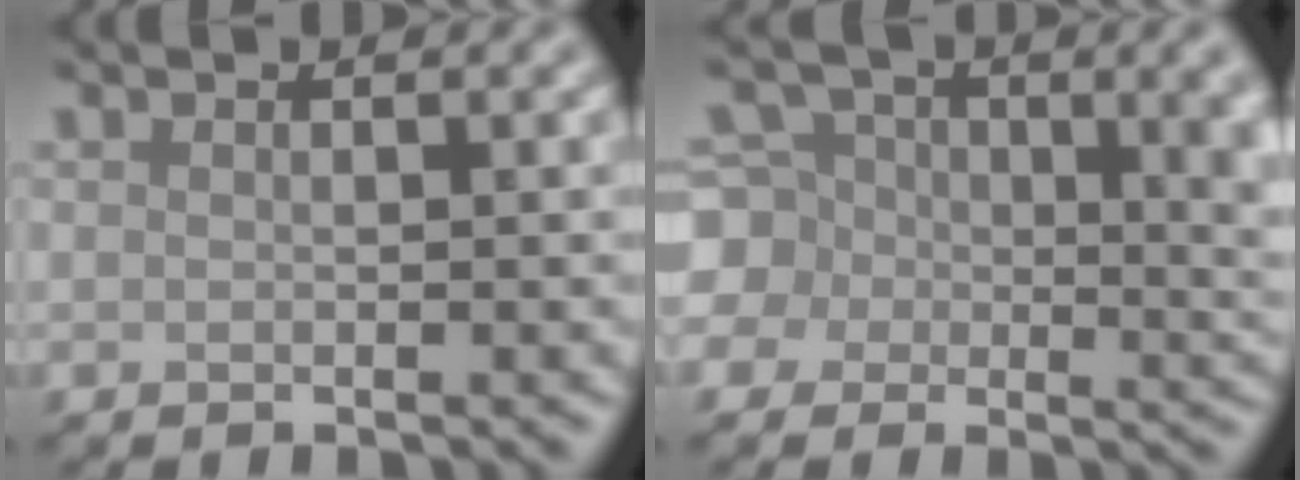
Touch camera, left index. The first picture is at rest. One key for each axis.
{"total": 10.1, "fx": 0.7, "fy": 8.2, "fz": 5.9, "tx": -0.079, "ty": -0.009, "tz": 0.000}